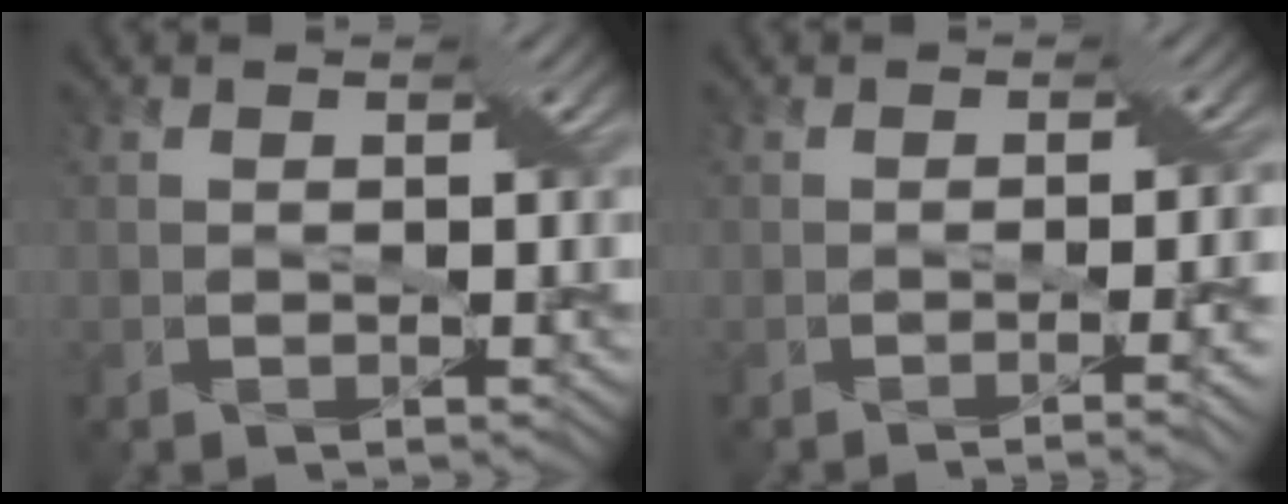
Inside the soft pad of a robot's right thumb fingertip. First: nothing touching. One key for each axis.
{"total": 3.3, "fx": -1.5, "fy": -0.4, "fz": 2.9, "tx": -0.036, "ty": -0.003, "tz": -0.018}